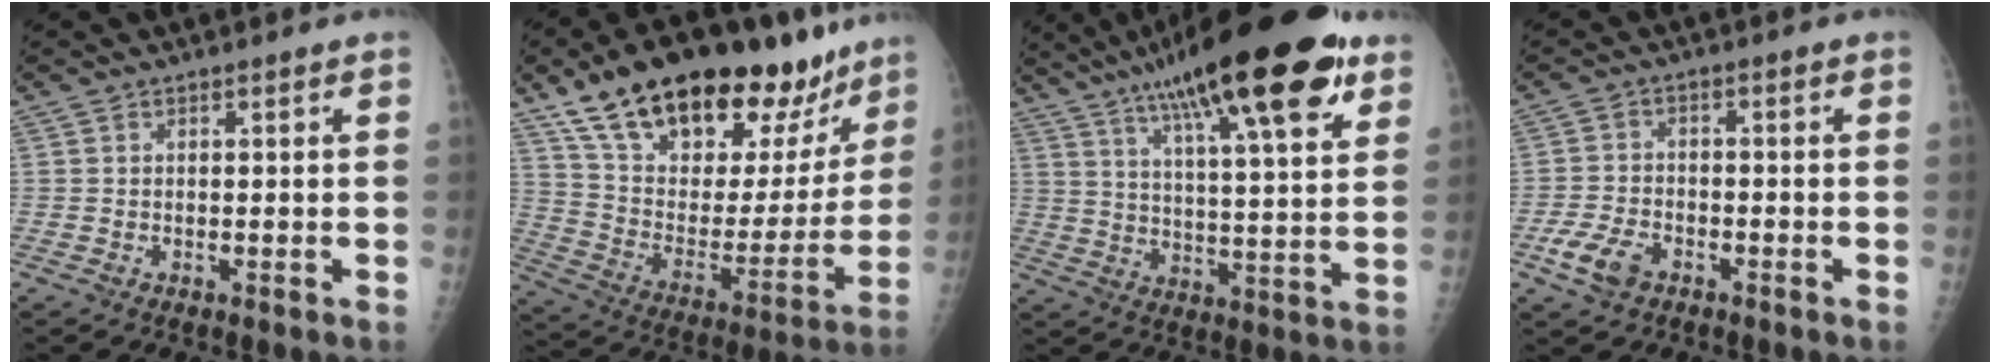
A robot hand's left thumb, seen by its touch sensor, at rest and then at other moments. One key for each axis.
{"total": 31.5, "fx": 21.6, "fy": 13.4, "fz": 18.6, "tx": -0.255, "ty": -0.051, "tz": 0.346}
{"total": 25.5, "fx": 15.0, "fy": 6.1, "fz": 19.8, "tx": -0.303, "ty": -0.027, "tz": 0.230}
{"total": 5.9, "fx": -3.2, "fy": 3.7, "fz": 3.3, "tx": -0.067, "ty": 0.013, "tz": -0.059}